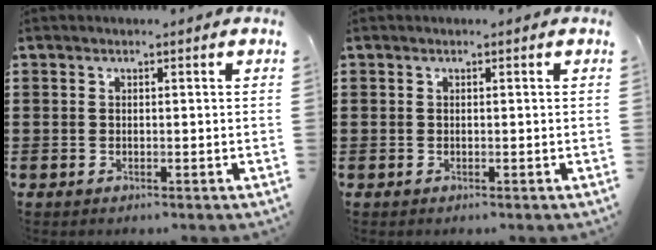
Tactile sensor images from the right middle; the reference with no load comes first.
{"total": 0.0}